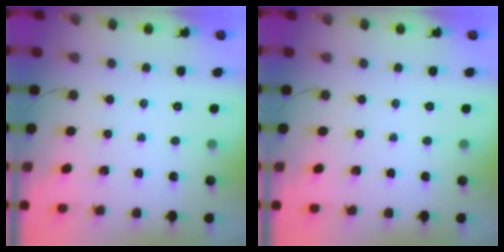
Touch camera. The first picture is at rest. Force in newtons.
{"total": 0.0}